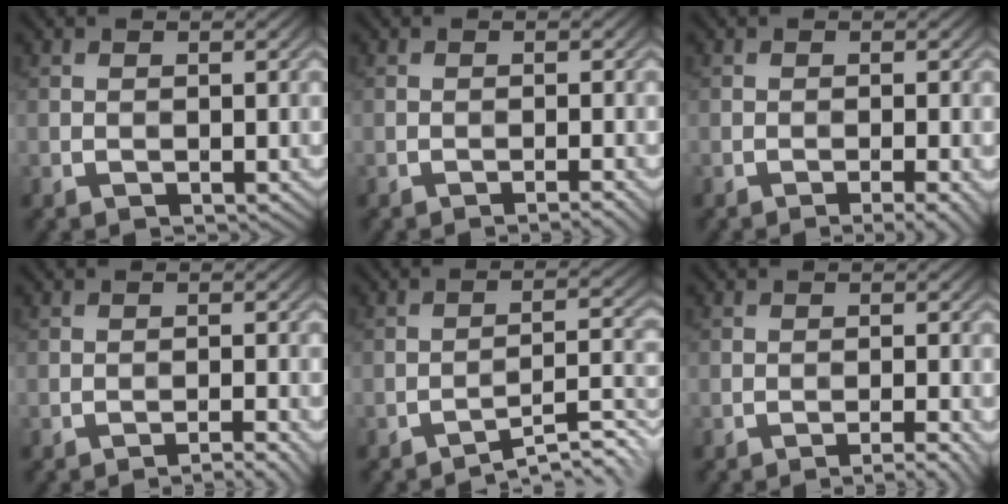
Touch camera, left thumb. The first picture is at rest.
{"total": 1.3, "force": [-0.9, 0.1, 1.0], "torque": [-0.010, 0.003, -0.019]}
{"total": 2.5, "force": [-1.3, 0.4, 2.1], "torque": [-0.027, 0.005, -0.023]}
{"total": 2.4, "force": [-1.7, 0.2, 1.6], "torque": [-0.021, 0.007, -0.033]}
{"total": 5.6, "force": [-4.1, 0.8, 3.6], "torque": [-0.053, 0.012, -0.066]}
{"total": 2.4, "force": [-1.5, 0.3, 1.9], "torque": [-0.025, 0.006, -0.028]}